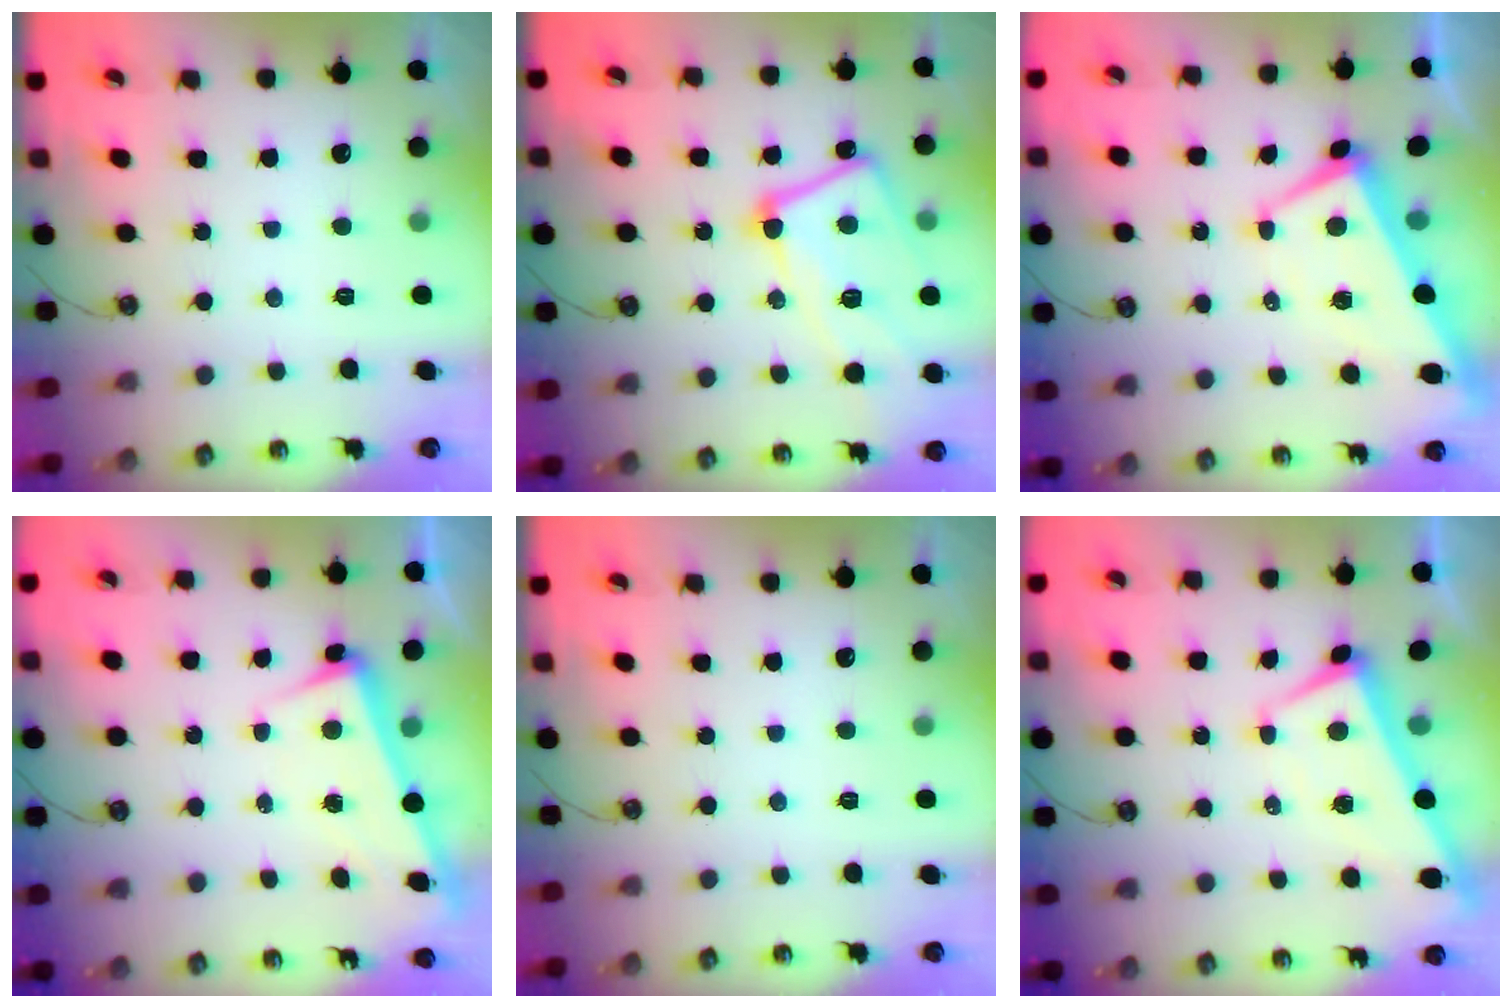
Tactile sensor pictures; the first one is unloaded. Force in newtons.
{"total": 14.4, "press": 14.3, "slide": 1.6}
{"total": 2.1, "press": 1.9, "slide": 0.9}
{"total": 3.5, "press": 3.3, "slide": 1.1}
{"total": 0.0}
{"total": 2.4, "press": 2.3, "slide": 0.7}